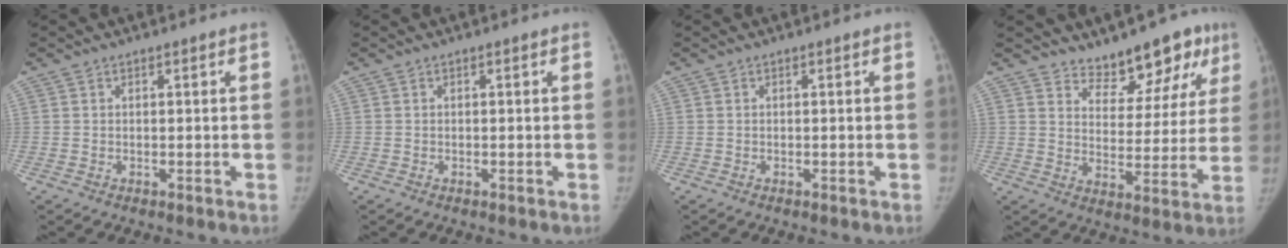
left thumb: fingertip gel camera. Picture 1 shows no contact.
{"total": 0.0}
{"total": 0.0}
{"total": 11.4, "force": [8.9, 5.2, 4.8], "torque": [-0.021, -0.055, 0.128]}